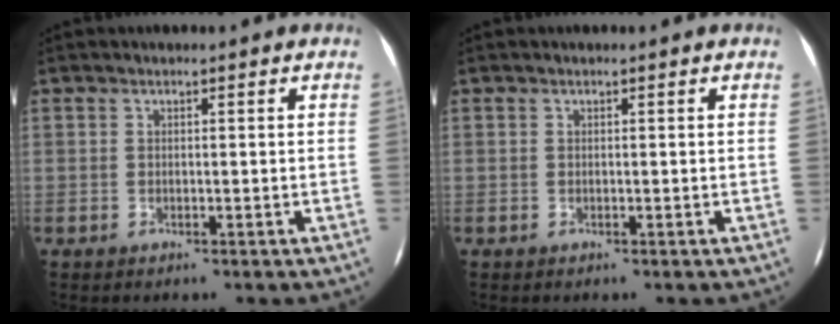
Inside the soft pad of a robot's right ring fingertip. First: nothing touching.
{"total": 0.0}